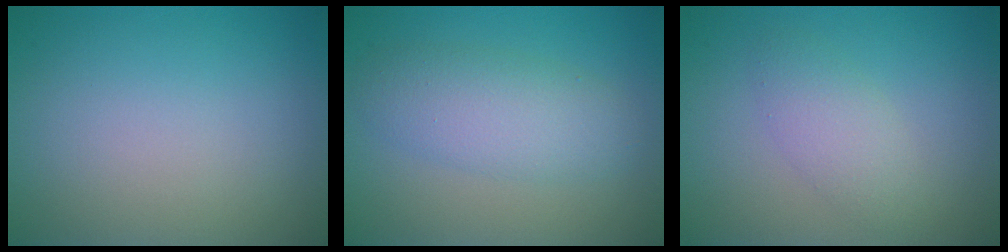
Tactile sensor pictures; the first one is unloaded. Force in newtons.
{"total": 4.3, "press": 4.3, "slide": 0.1}
{"total": 2.5, "press": 2.5, "slide": 0.2}